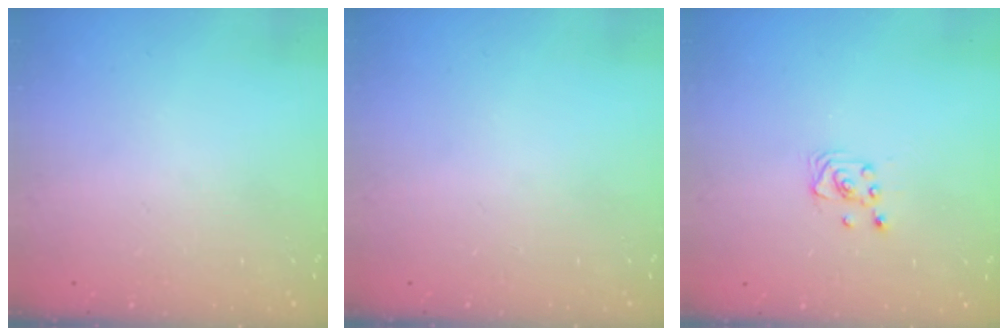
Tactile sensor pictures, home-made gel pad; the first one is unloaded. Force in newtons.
{"total": 0.0}
{"total": 2.6, "press": 2.6, "slide": 0.3}